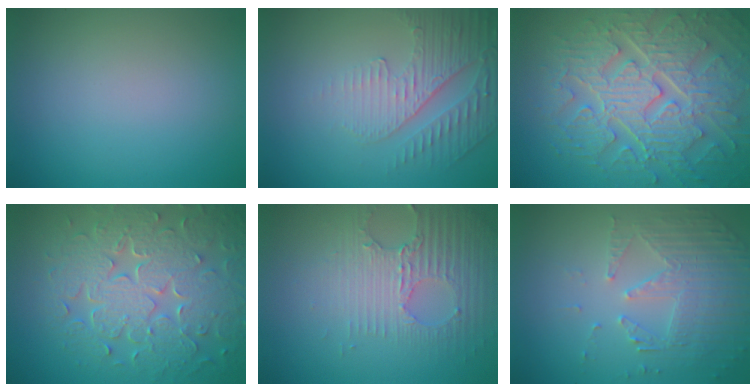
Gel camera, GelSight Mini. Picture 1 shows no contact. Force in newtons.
{"total": 4.9, "press": 3.3, "slide": 3.7}
{"total": 9.6, "press": 7.0, "slide": 6.6}
{"total": 8.9, "press": 6.4, "slide": 6.2}
{"total": 3.5, "press": 3.4, "slide": 1.1}
{"total": 5.3, "press": 3.7, "slide": 3.8}